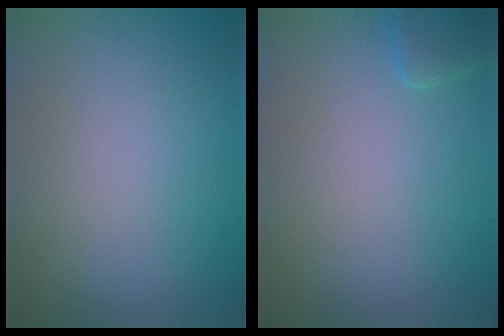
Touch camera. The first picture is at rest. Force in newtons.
{"total": 1.6, "press": 1.6, "slide": 0.1}